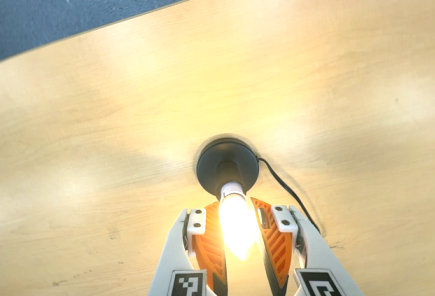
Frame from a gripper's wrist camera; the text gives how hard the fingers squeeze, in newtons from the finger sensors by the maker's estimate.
{"total": 14.2, "left": 13.7, "right": 14.7}